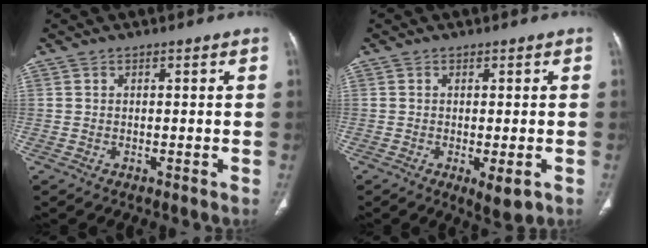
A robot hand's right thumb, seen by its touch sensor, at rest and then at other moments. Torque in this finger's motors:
{"motor_torque": [-0.26, 0.12, -0.27, -0.04, -0.03]}